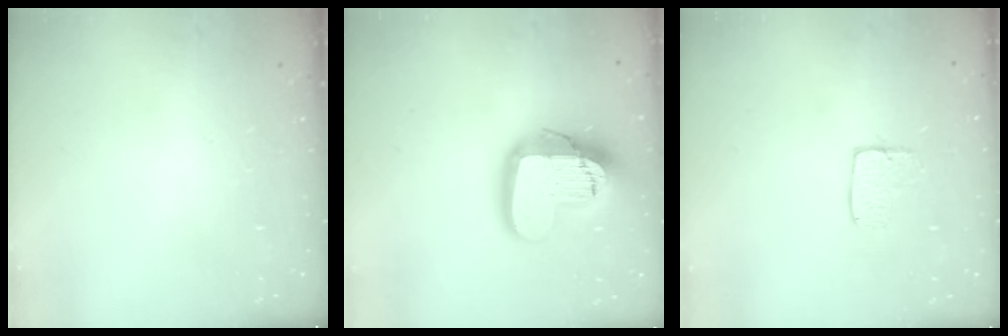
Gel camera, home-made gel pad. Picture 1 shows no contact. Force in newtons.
{"total": 19.1, "press": 19.1, "slide": 1.4}
{"total": 5.2, "press": 5.2, "slide": 0.3}